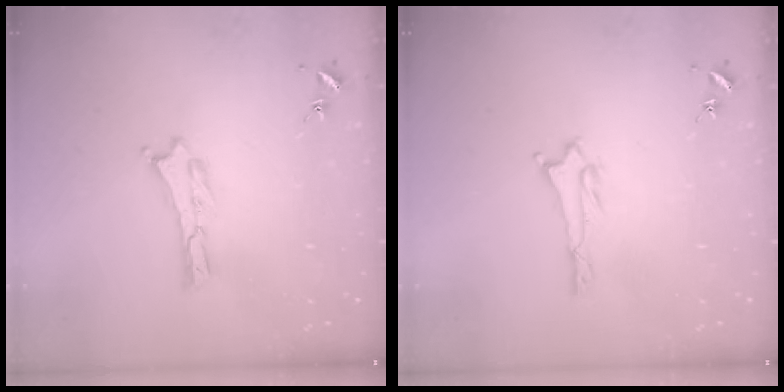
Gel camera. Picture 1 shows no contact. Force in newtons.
{"total": 1.0, "press": 0.9, "slide": 0.2}